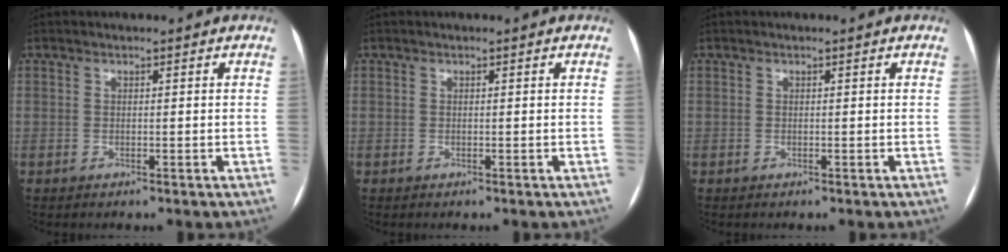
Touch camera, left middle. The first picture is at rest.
{"total": 0.0}
{"total": 0.0}